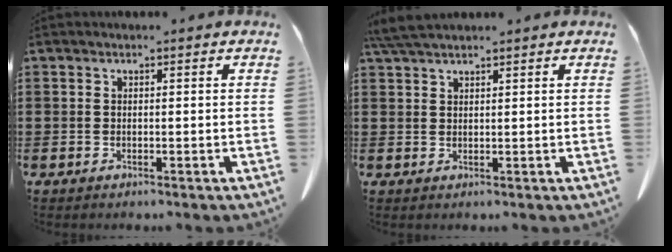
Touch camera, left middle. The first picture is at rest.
{"total": 3.6, "force": [3.0, 0.4, 2.0], "torque": [-0.047, -0.001, 0.057]}